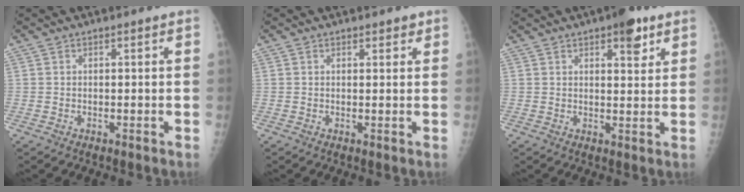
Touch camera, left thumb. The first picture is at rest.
{"total": 1.6, "force": [1.2, 0.8, 0.7], "torque": [0.003, -0.006, 0.012]}
{"total": 6.1, "force": [3.6, 2.4, 4.3], "torque": [-0.041, -0.015, 0.044]}